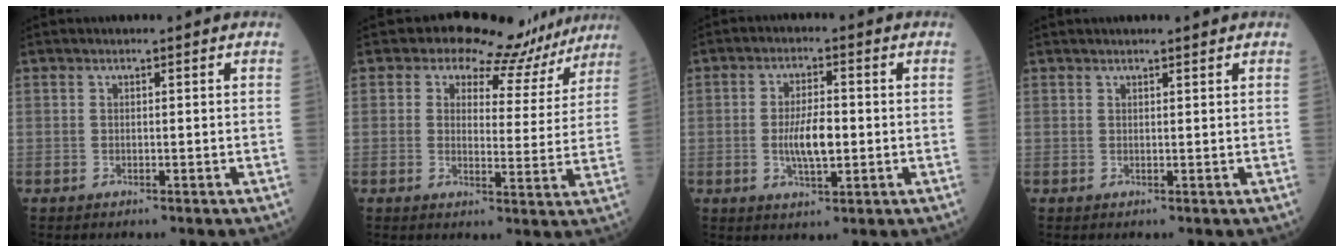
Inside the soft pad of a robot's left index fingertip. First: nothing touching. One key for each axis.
{"total": 11.0, "fx": 9.6, "fy": 5.0, "fz": 1.9, "tx": 0.004, "ty": -0.007, "tz": 0.091}
{"total": 5.3, "fx": -0.6, "fy": 1.8, "fz": 4.9, "tx": -0.091, "ty": 0.000, "tz": -0.011}
{"total": 2.5, "fx": 2.3, "fy": 0.1, "fz": 1.0, "tx": -0.005, "ty": 0.016, "tz": 0.030}